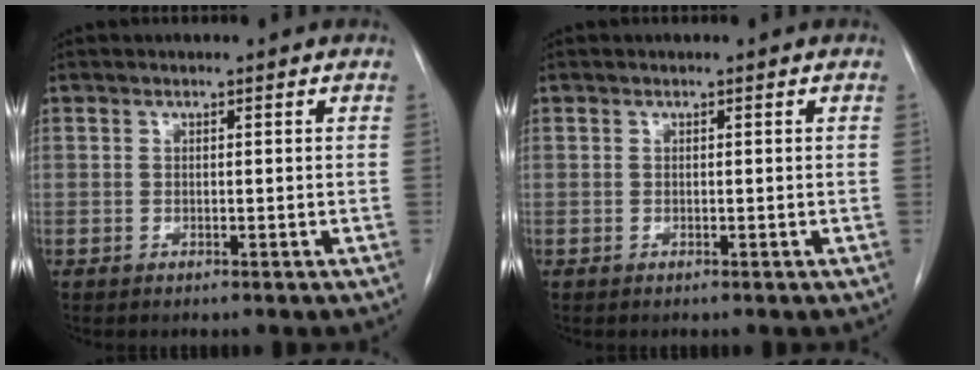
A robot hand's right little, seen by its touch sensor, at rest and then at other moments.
{"total": 0.0}